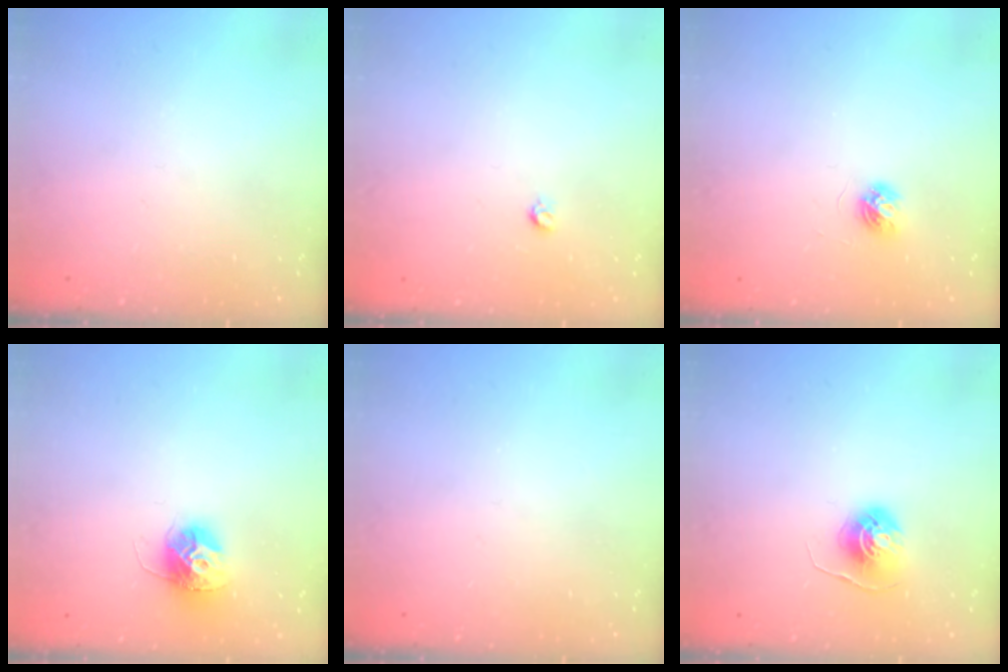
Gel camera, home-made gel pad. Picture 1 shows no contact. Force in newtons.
{"total": 3.2, "press": 3.2, "slide": 0.3}
{"total": 4.6, "press": 4.6, "slide": 0.5}
{"total": 11.8, "press": 11.8, "slide": 0.9}
{"total": 0.0}
{"total": 6.1, "press": 6.1, "slide": 0.5}